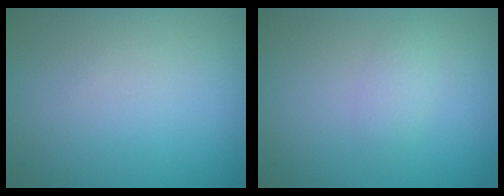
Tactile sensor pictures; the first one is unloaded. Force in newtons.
{"total": 1.3, "press": 1.3, "slide": 0.0}